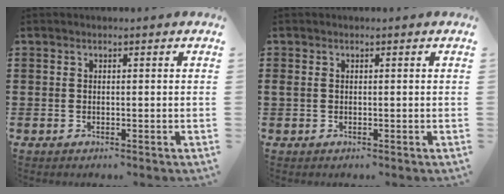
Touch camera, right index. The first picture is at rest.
{"total": 0.5, "force": [-0.1, 0.1, 0.5], "torque": [-0.011, -0.001, -0.002]}